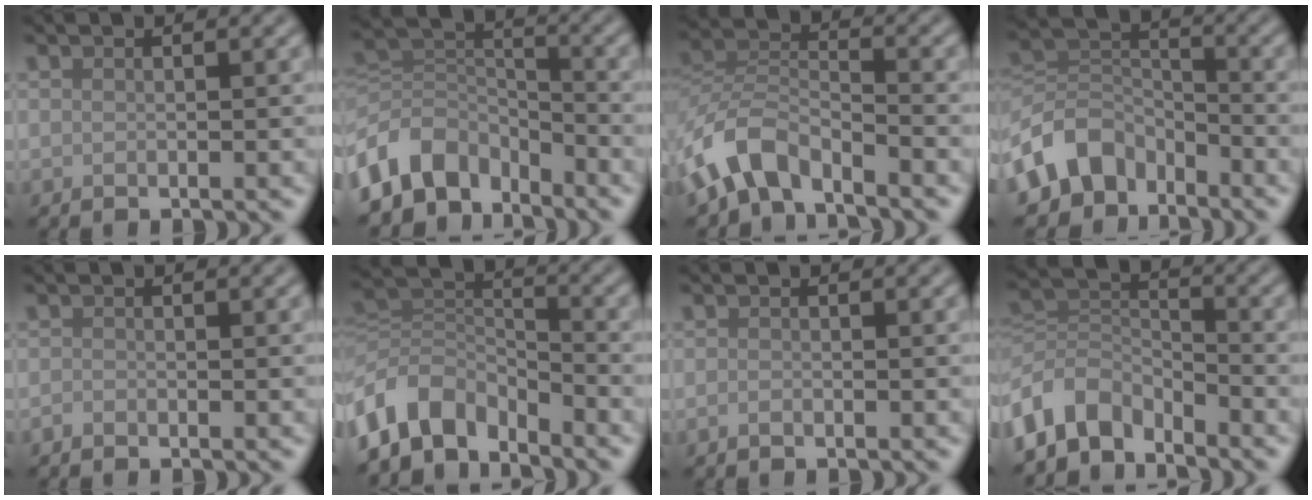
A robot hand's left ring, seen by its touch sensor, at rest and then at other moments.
{"total": 7.6, "force": [-4.9, 5.0, 3.0], "torque": [-0.046, -0.001, -0.108]}
{"total": 5.6, "force": [-4.2, 2.5, 2.7], "torque": [-0.048, 0.001, -0.092]}
{"total": 6.1, "force": [-4.2, 4.0, 2.0], "torque": [-0.023, 0.002, -0.095]}
{"total": 0.5, "force": [-0.5, 0.2, 0.1], "torque": [0.001, -0.003, -0.010]}
{"total": 6.6, "force": [-4.6, 3.7, 2.9], "torque": [-0.041, 0.001, -0.095]}
{"total": 0.6, "force": [-0.4, 0.2, 0.3], "torque": [-0.004, -0.002, -0.009]}
{"total": 5.5, "force": [-3.9, 3.1, 2.2], "torque": [-0.032, 0.001, -0.083]}